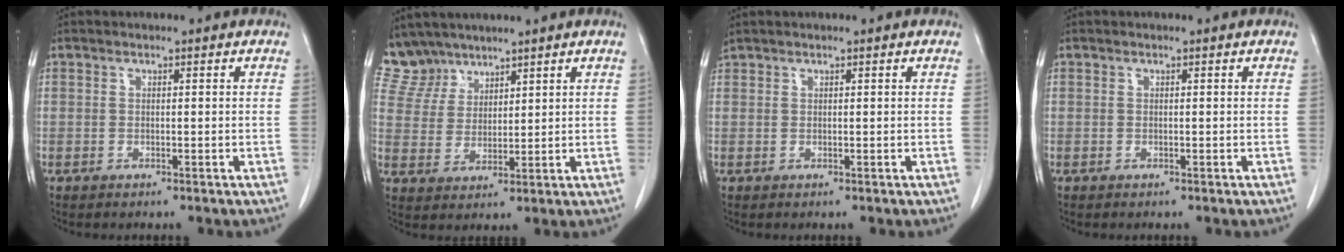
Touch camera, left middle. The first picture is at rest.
{"total": 5.8, "force": [5.2, 2.5, -0.4], "torque": [0.004, 0.003, 0.116]}
{"total": 0.5, "force": [0.5, -0.1, -0.1], "torque": [-0.011, 0.014, 0.018]}
{"total": 0.0}